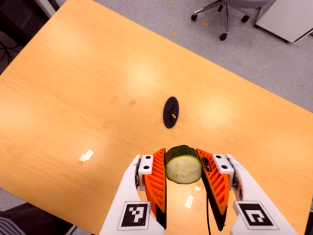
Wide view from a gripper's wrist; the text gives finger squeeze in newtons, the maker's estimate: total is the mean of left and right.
{"total": 10.4, "left": 9.8, "right": 10.9}